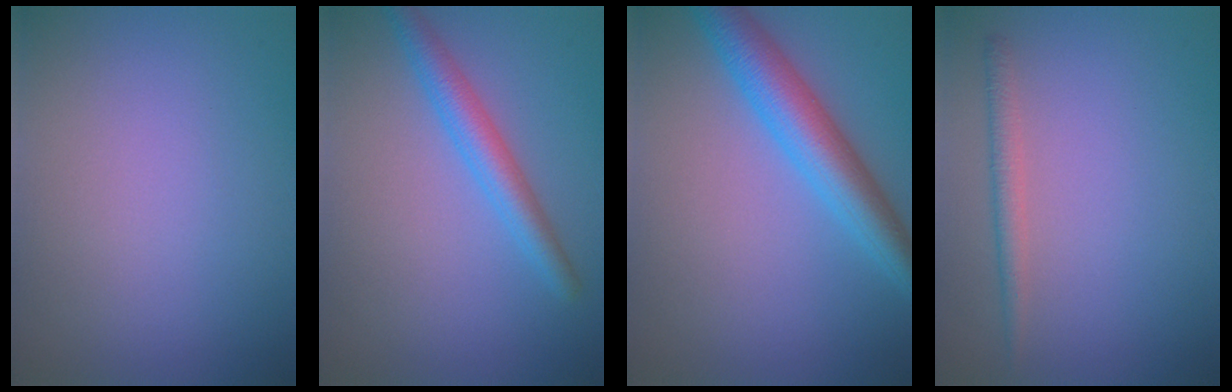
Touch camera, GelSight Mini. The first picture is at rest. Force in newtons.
{"total": 3.1, "press": 3.1, "slide": 0.1}
{"total": 5.5, "press": 5.5, "slide": 0.1}
{"total": 1.6, "press": 1.6, "slide": 0.0}